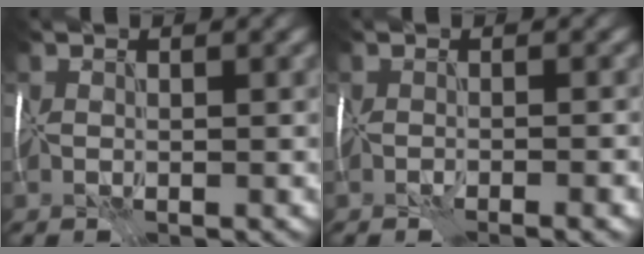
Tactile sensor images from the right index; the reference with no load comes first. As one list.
[{"total": 2.2, "force": [-1.8, -0.2, 1.1], "torque": [-0.008, -0.010, -0.020]}]